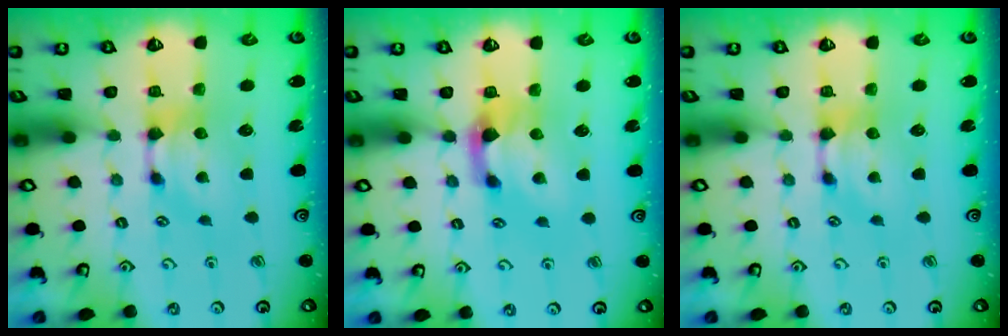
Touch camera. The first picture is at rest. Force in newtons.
{"total": 2.4, "press": 2.0, "slide": 1.3}
{"total": 0.0}